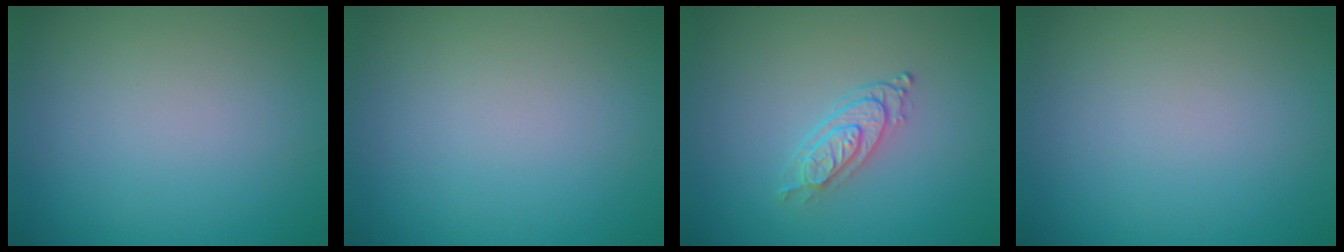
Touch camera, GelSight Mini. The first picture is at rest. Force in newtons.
{"total": 0.0}
{"total": 2.8, "press": 2.2, "slide": 1.7}
{"total": 0.0}